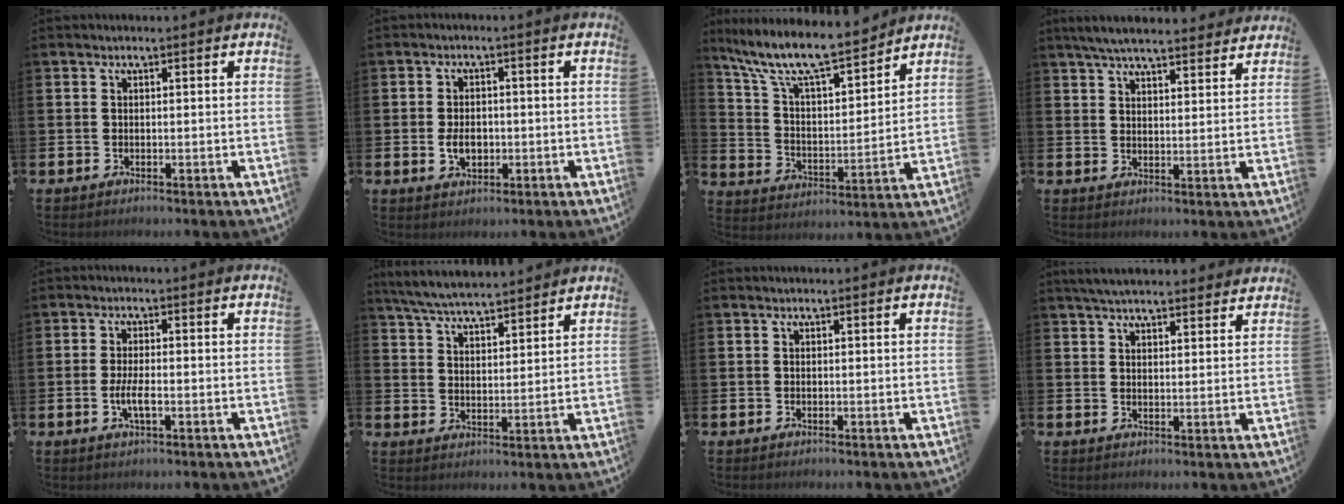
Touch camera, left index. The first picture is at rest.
{"total": 3.3, "force": [-0.5, 2.3, 2.3], "torque": [-0.028, -0.003, -0.015]}
{"total": 10.4, "force": [9.3, 1.8, 4.4], "torque": [-0.131, -0.058, 0.159]}
{"total": 5.9, "force": [5.6, 0.7, 1.7], "torque": [-0.049, -0.021, 0.103]}
{"total": 3.1, "force": [-0.8, 1.0, 2.9], "torque": [-0.054, -0.002, -0.019]}
{"total": 6.2, "force": [6.0, 0.4, 1.1], "torque": [-0.049, -0.029, 0.110]}
{"total": 0.0}
{"total": 4.5, "force": [4.3, 0.7, 1.0], "torque": [-0.030, -0.013, 0.081]}